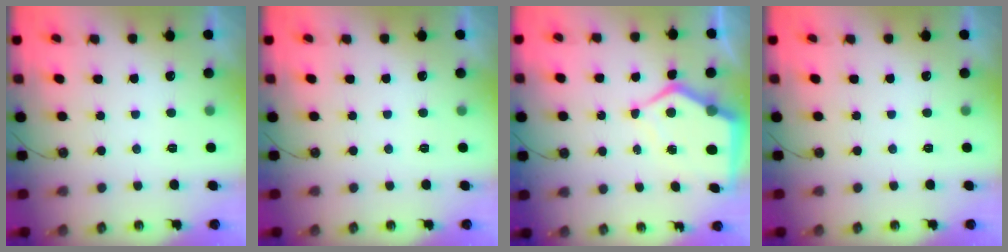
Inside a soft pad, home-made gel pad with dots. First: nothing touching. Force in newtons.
{"total": 0.0}
{"total": 9.4, "press": 9.4, "slide": 1.1}
{"total": 0.0}